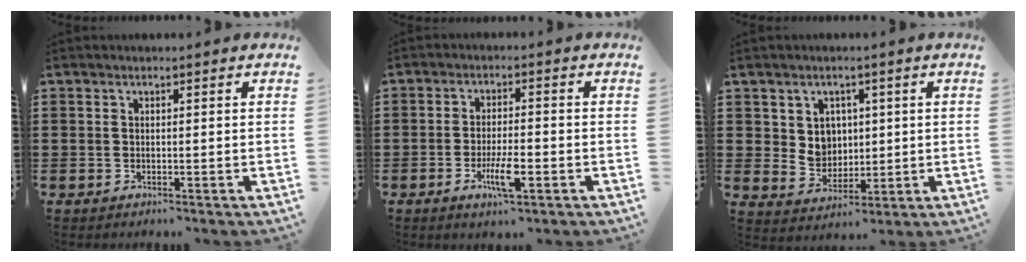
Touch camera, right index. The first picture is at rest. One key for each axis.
{"total": 5.7, "fx": -2.2, "fy": 1.4, "fz": 5.1, "tx": -0.102, "ty": -0.008, "tz": -0.042}
{"total": 4.8, "fx": 1.8, "fy": 4.2, "fz": 1.6, "tx": -0.043, "ty": 0.003, "tz": 0.031}